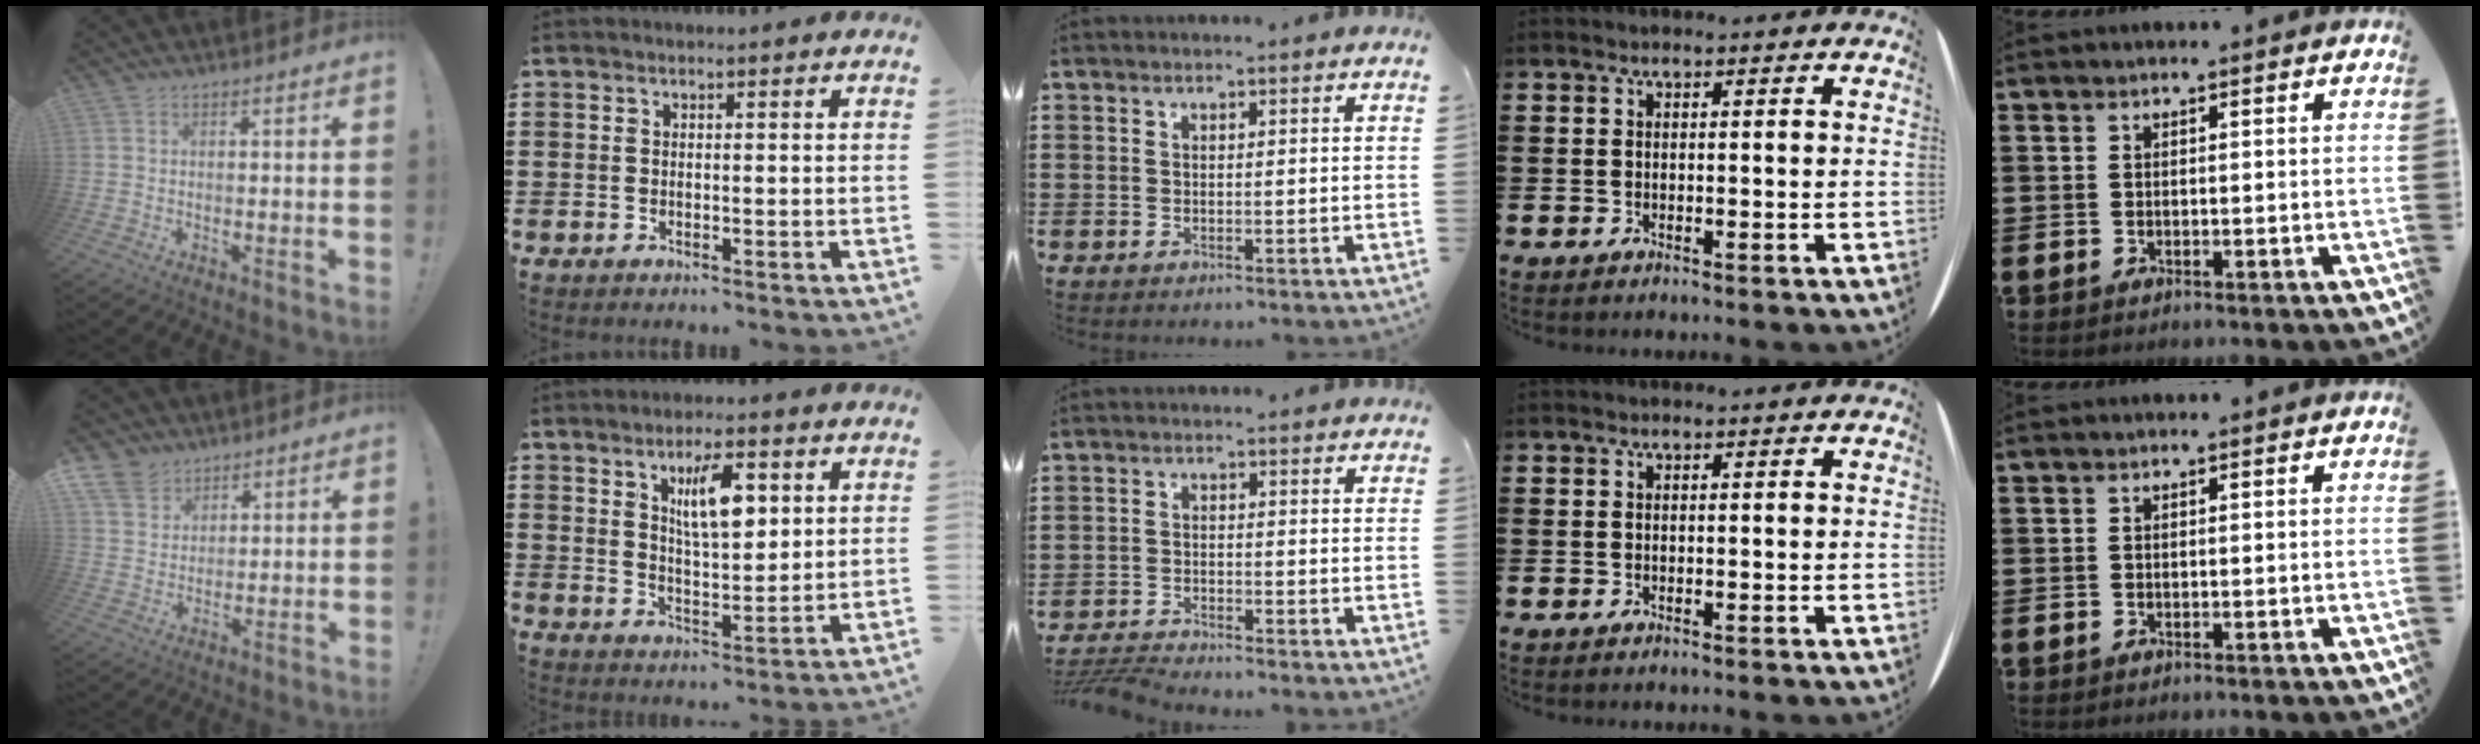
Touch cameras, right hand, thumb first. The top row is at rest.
{"thumb": {"total": 7.7, "force": [5.5, 5.1, 1.6], "torque": [-0.030, -0.034, 0.110]}, "index": {"total": 7.8, "force": [3.0, 2.8, 6.6], "torque": [-0.120, 0.003, 0.047]}, "middle": {"total": 3.7, "force": [-3.6, 0.1, 0.8], "torque": [-0.028, -0.006, -0.079]}}